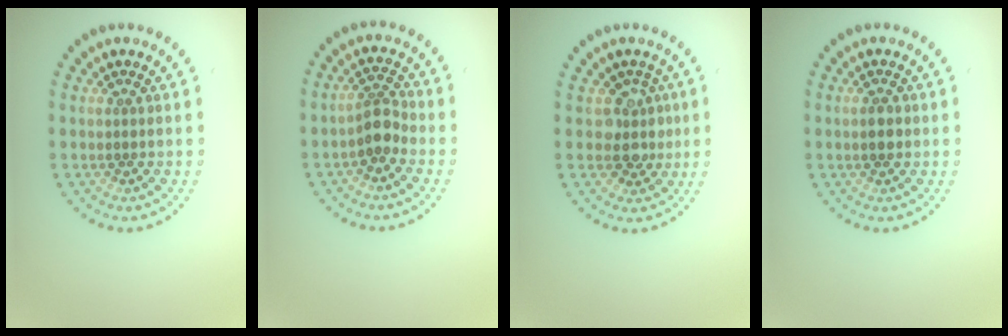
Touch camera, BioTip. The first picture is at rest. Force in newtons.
{"total": 2.5, "press": 2.0, "slide": 1.5}
{"total": 2.8, "press": 2.2, "slide": 1.8}
{"total": 1.8, "press": 1.8, "slide": 0.0}